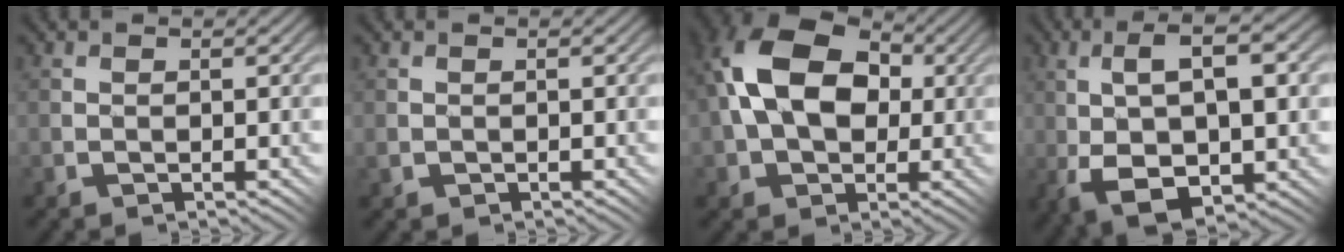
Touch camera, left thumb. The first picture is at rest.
{"total": 0.7, "force": [-0.1, 0.7, 0.2], "torque": [-0.007, -0.003, 0.000]}
{"total": 14.8, "force": [2.3, 10.0, 10.6], "torque": [-0.201, 0.015, 0.035]}
{"total": 11.3, "force": [0.2, 5.3, 10.0], "torque": [-0.187, -0.004, 0.008]}